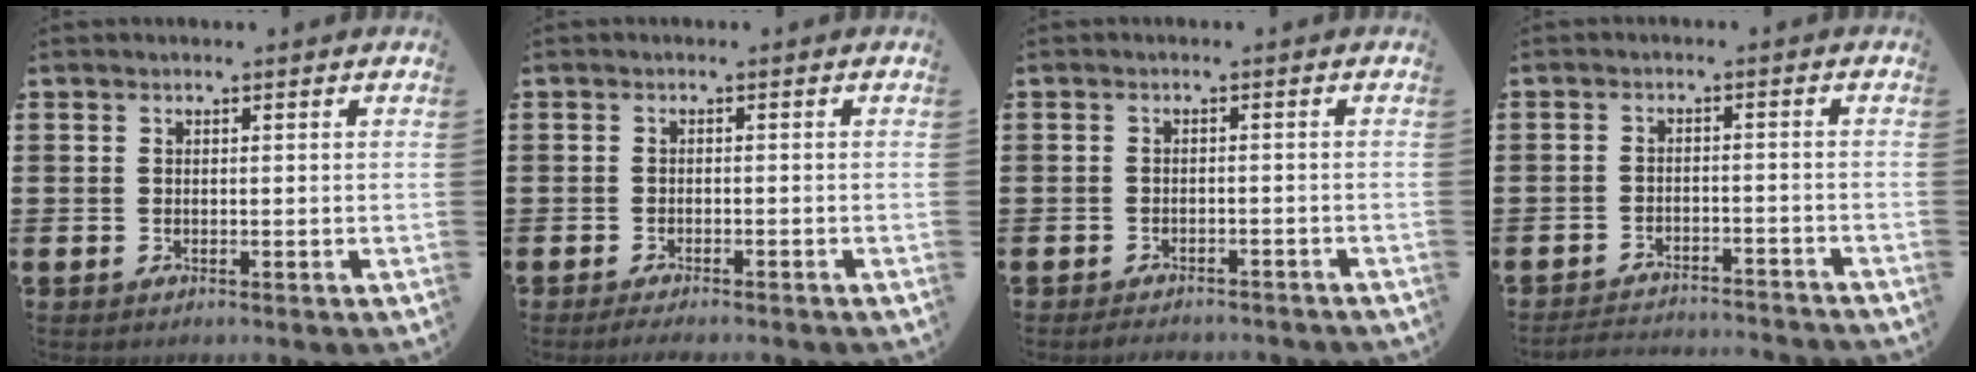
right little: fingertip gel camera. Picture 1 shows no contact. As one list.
[{"total": 1.1, "force": [-1.0, 0.0, 0.4], "torque": [-0.008, -0.002, -0.019]}, {"total": 1.5, "force": [-1.5, 0.0, 0.0], "torque": [-0.006, 0.002, -0.031]}, {"total": 2.7, "force": [-2.7, -0.1, 0.0], "torque": [-0.004, 0.003, -0.059]}]